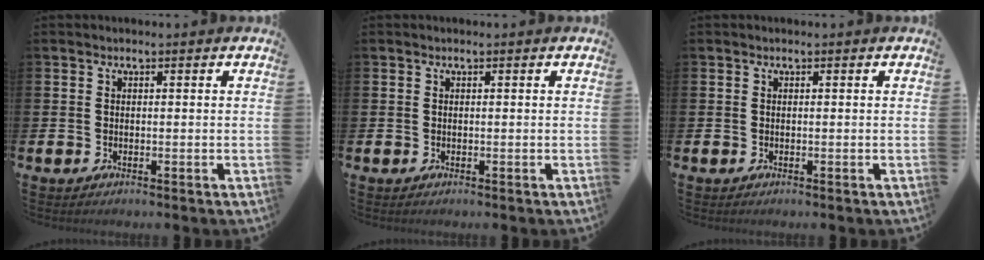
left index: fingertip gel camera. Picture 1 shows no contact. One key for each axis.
{"total": 0.0}
{"total": 0.0}